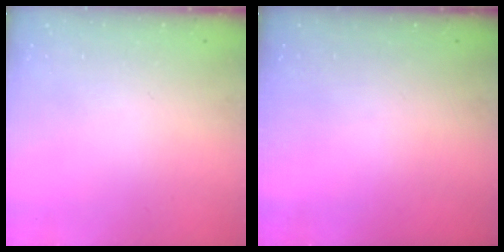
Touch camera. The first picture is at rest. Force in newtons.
{"total": 0.0}